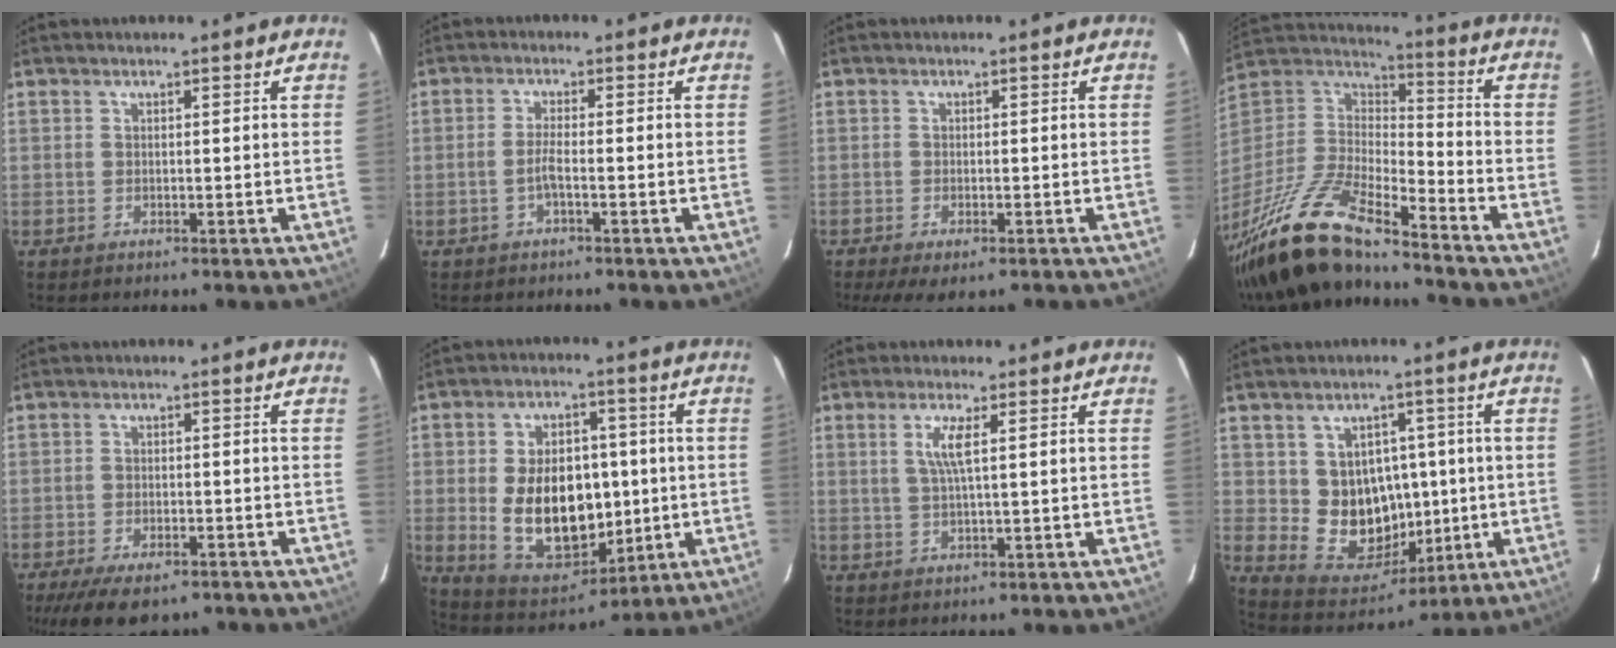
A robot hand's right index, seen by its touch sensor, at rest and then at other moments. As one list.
[{"total": 2.4, "force": [-1.1, 0.1, 2.2], "torque": [-0.046, 0.001, -0.021]}, {"total": 6.4, "force": [-4.4, 2.3, 4.1], "torque": [-0.093, -0.027, -0.068]}, {"total": 21.3, "force": [-16.6, 5.2, 12.3], "torque": [-0.261, -0.035, -0.308]}, {"total": 11.5, "force": [-8.6, 4.5, 6.2], "torque": [-0.136, -0.027, -0.134]}, {"total": 17.7, "force": [-1.2, 11.6, 13.3], "torque": [-0.259, 0.004, 0.011]}, {"total": 3.9, "force": [1.2, 0.0, 3.7], "torque": [-0.074, -0.003, 0.024]}, {"total": 12.4, "force": [0.3, 11.3, 5.2], "torque": [-0.104, 0.008, 0.028]}]